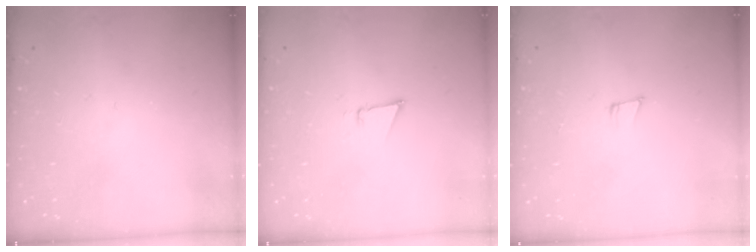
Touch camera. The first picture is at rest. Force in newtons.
{"total": 2.6, "press": 2.5, "slide": 0.8}
{"total": 6.7, "press": 5.8, "slide": 3.2}